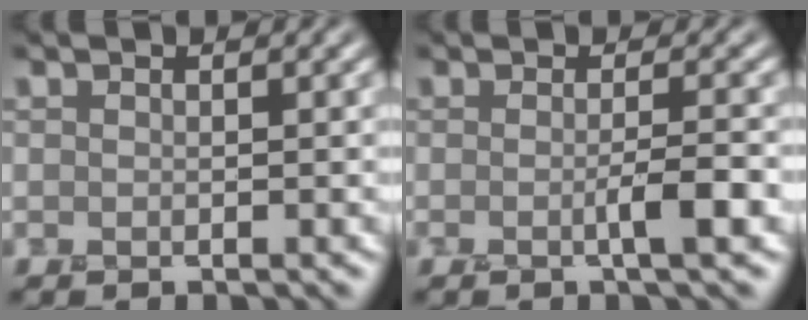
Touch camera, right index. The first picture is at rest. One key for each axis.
{"total": 2.1, "fx": -0.5, "fy": 0.0, "fz": 2.1, "tx": -0.037, "ty": 0.005, "tz": -0.010}